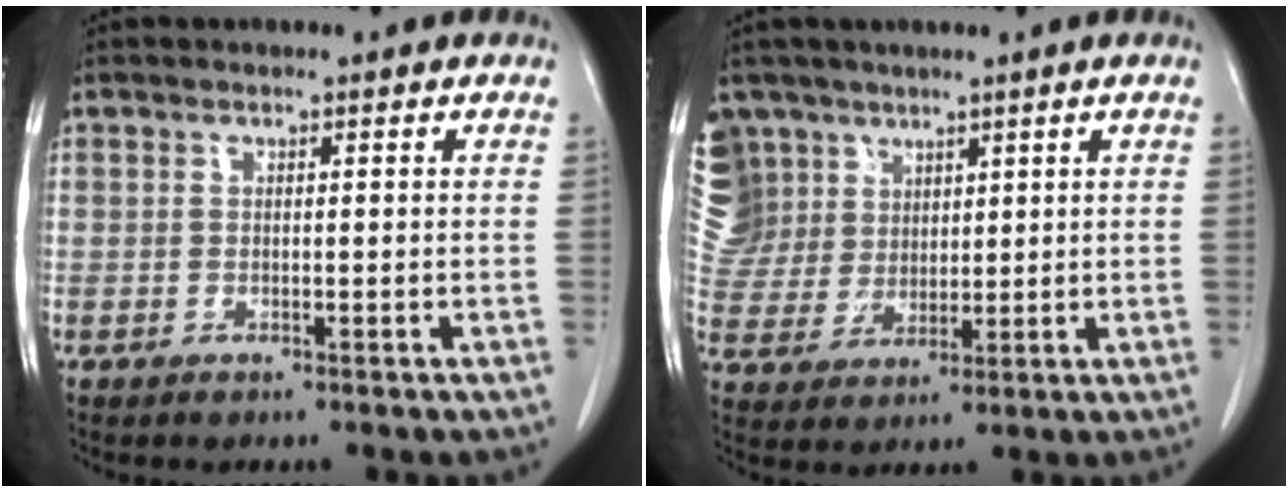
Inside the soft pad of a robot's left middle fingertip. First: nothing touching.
{"total": 14.6, "force": [8.8, 11.5, 2.2], "torque": [-0.093, 0.047, 0.194]}